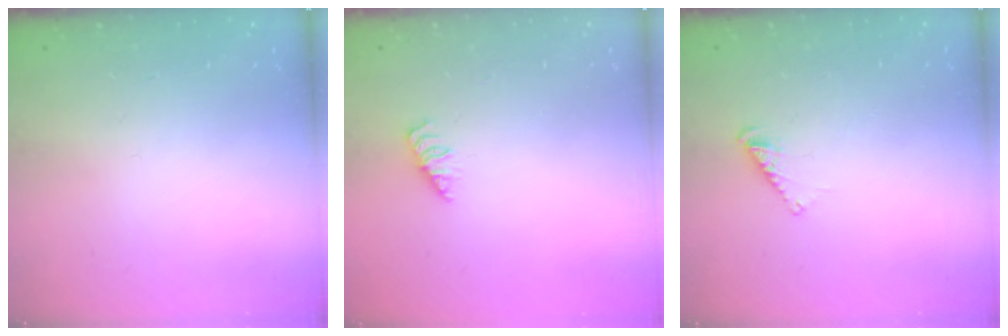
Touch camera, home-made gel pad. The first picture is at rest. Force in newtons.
{"total": 1.4, "press": 1.3, "slide": 0.3}
{"total": 3.3, "press": 3.2, "slide": 0.6}